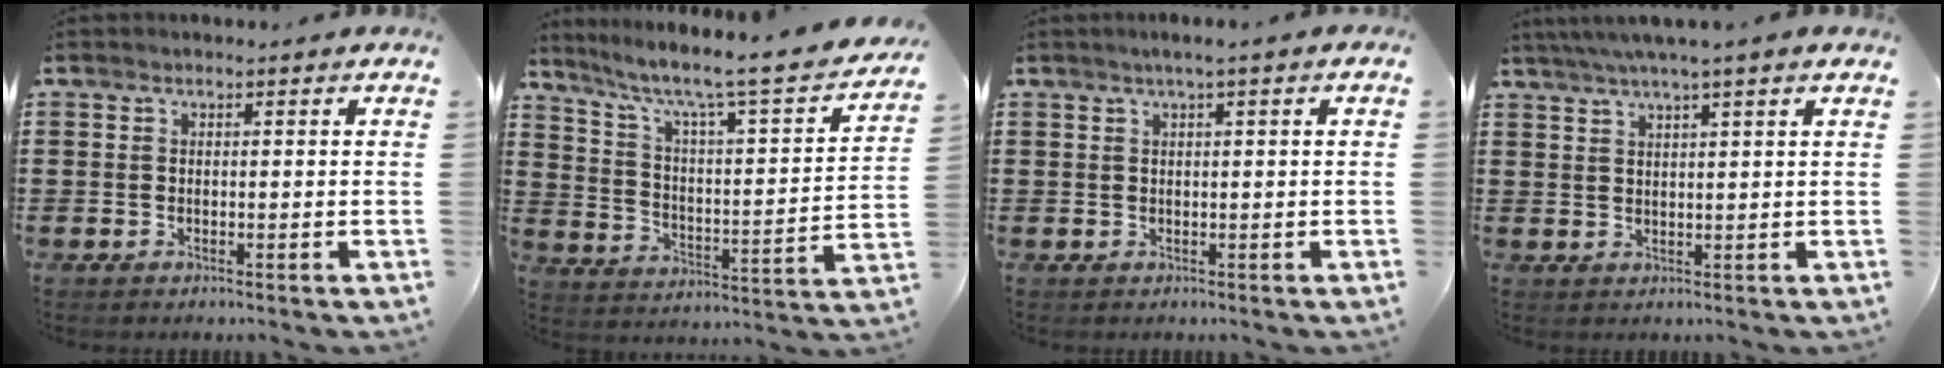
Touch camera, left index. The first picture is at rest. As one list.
[{"total": 5.6, "force": [4.2, 0.3, 3.7], "torque": [-0.094, -0.042, 0.058]}, {"total": 1.4, "force": [0.4, 0.0, 1.3], "torque": [-0.025, -0.002, 0.008]}, {"total": 3.3, "force": [2.5, -0.4, 2.1], "torque": [-0.046, 0.001, 0.044]}]